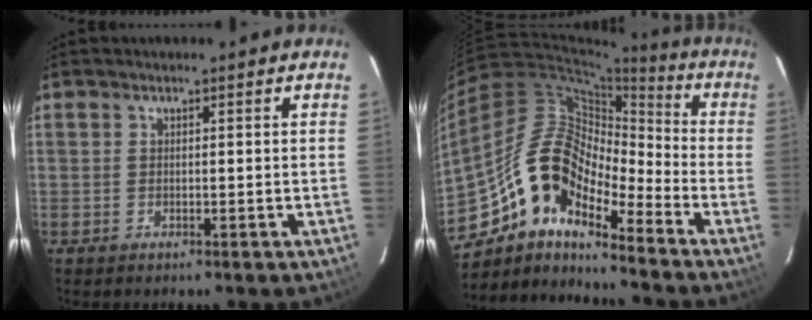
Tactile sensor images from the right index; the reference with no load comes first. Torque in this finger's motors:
{"motor_torque": [0.49, -0.50, 0.06, -0.06]}